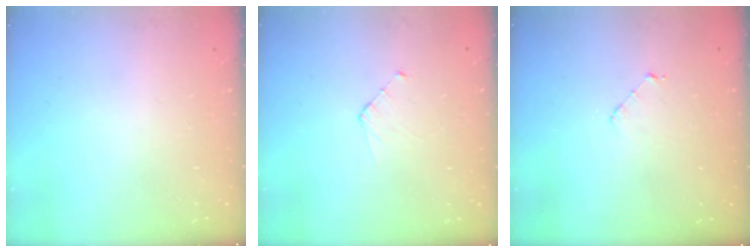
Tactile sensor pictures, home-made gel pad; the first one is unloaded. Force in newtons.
{"total": 3.6, "press": 3.6, "slide": 0.3}
{"total": 3.5, "press": 3.5, "slide": 0.2}